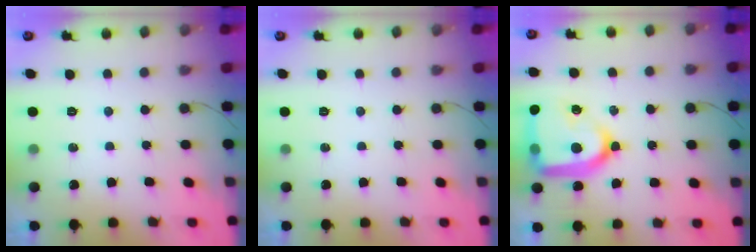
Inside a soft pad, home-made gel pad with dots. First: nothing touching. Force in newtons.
{"total": 0.0}
{"total": 22.5, "press": 22.4, "slide": 2.0}